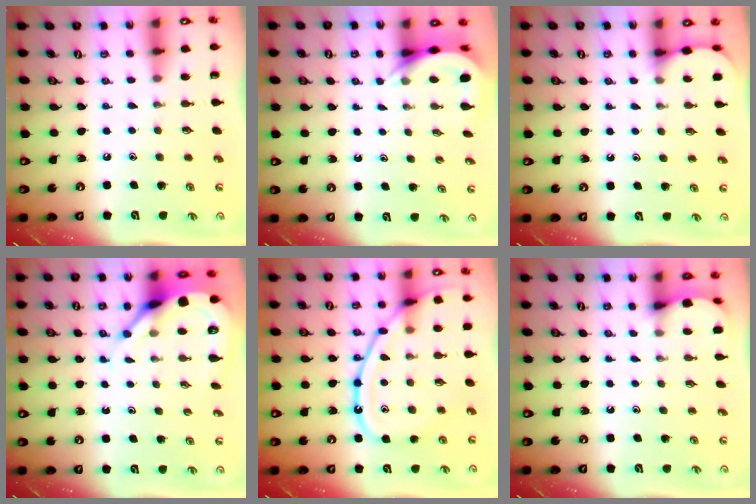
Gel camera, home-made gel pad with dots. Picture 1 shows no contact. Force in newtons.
{"total": 5.3, "press": 5.3, "slide": 0.3}
{"total": 3.5, "press": 3.5, "slide": 0.3}
{"total": 7.3, "press": 7.3, "slide": 0.9}
{"total": 16.7, "press": 16.7, "slide": 1.4}
{"total": 2.2, "press": 2.2, "slide": 0.2}